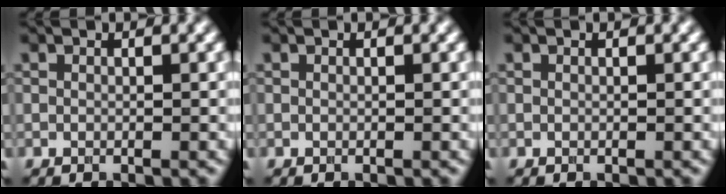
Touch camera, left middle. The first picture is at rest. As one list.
[{"total": 0.0}, {"total": 0.0}]